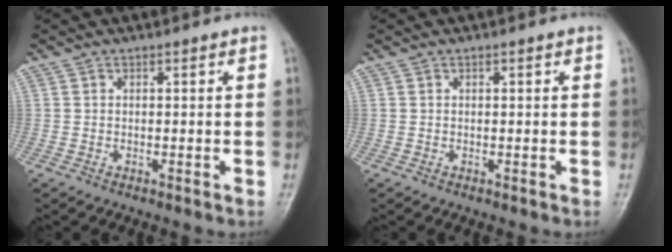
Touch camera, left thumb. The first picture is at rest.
{"total": 0.0}